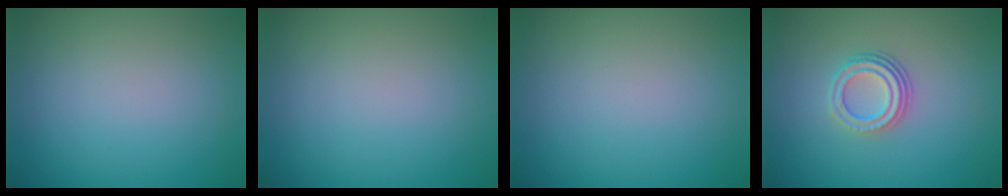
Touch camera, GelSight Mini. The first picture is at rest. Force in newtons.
{"total": 0.0}
{"total": 0.0}
{"total": 3.2, "press": 2.3, "slide": 2.3}